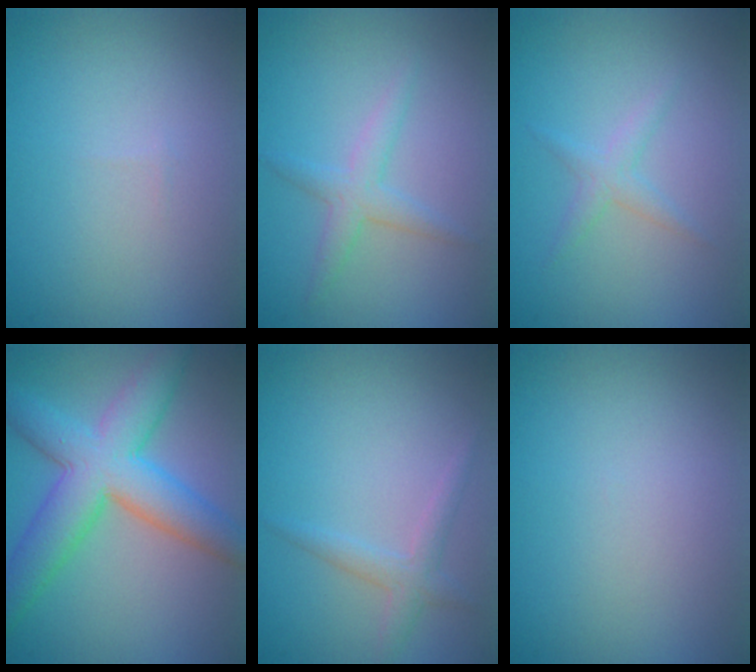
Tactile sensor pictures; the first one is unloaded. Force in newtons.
{"total": 2.1, "press": 2.1, "slide": 0.1}
{"total": 1.4, "press": 1.4, "slide": 0.1}
{"total": 8.0, "press": 8.0, "slide": 0.2}
{"total": 1.8, "press": 1.8, "slide": 0.1}
{"total": 0.0}